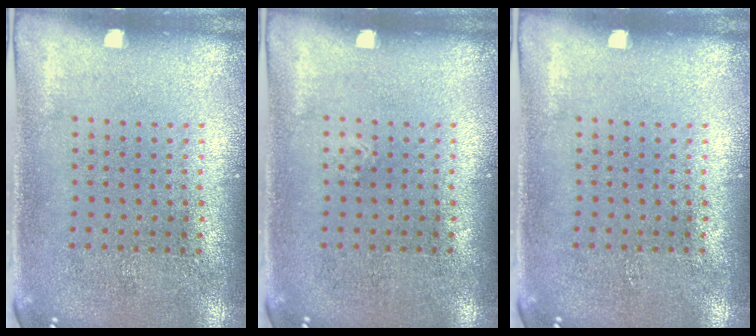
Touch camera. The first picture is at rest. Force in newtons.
{"total": 0.0}
{"total": 0.0}